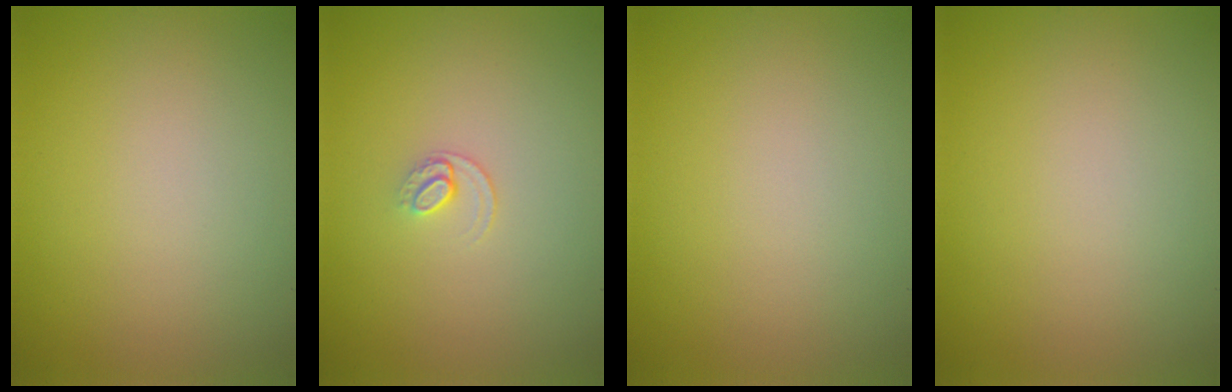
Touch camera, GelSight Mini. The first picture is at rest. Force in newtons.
{"total": 1.0, "press": 0.6, "slide": 0.8}
{"total": 0.0}
{"total": 0.0}